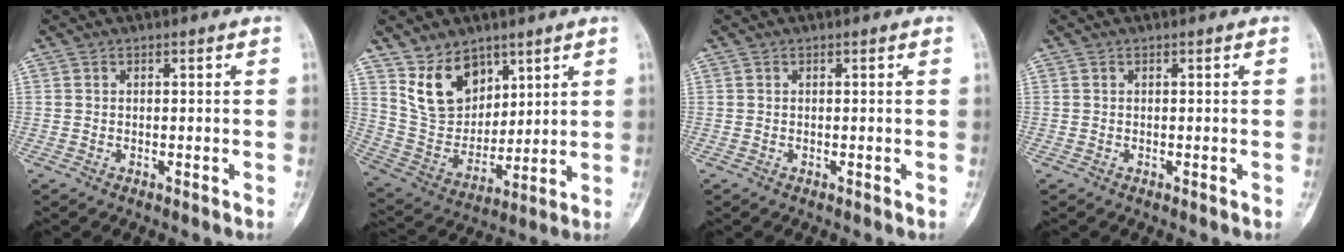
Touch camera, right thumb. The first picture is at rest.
{"total": 12.8, "force": [7.7, 8.5, 5.7], "torque": [-0.067, -0.049, 0.160]}
{"total": 0.0}
{"total": 0.0}